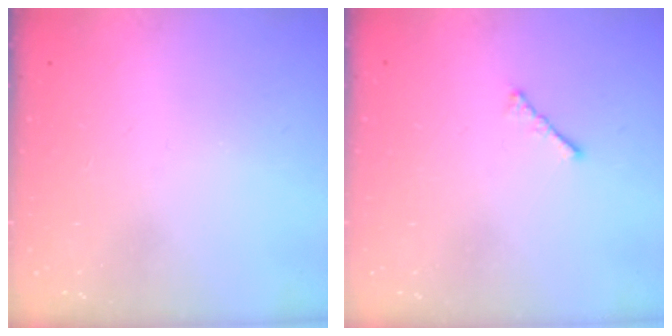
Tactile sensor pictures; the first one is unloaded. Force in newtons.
{"total": 1.7, "press": 1.6, "slide": 0.5}